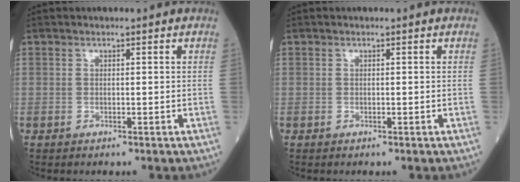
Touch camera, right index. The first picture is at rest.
{"total": 0.0}